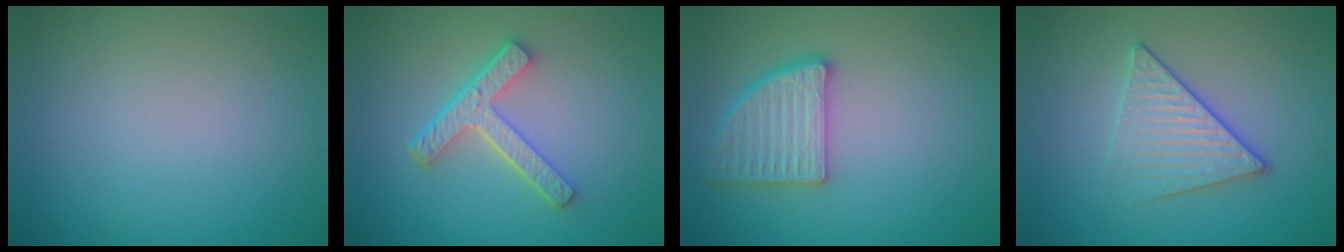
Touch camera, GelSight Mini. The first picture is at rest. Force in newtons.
{"total": 4.4, "press": 3.3, "slide": 2.9}
{"total": 4.2, "press": 3.9, "slide": 1.6}
{"total": 3.4, "press": 3.0, "slide": 1.4}